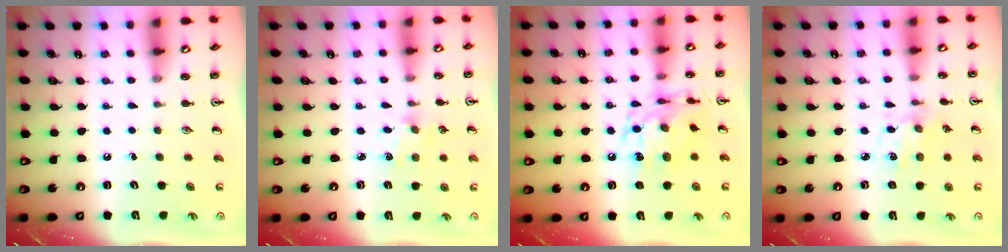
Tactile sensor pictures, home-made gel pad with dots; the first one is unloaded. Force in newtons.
{"total": 2.0, "press": 2.0, "slide": 0.3}
{"total": 12.9, "press": 12.9, "slide": 0.9}
{"total": 2.7, "press": 2.6, "slide": 0.8}